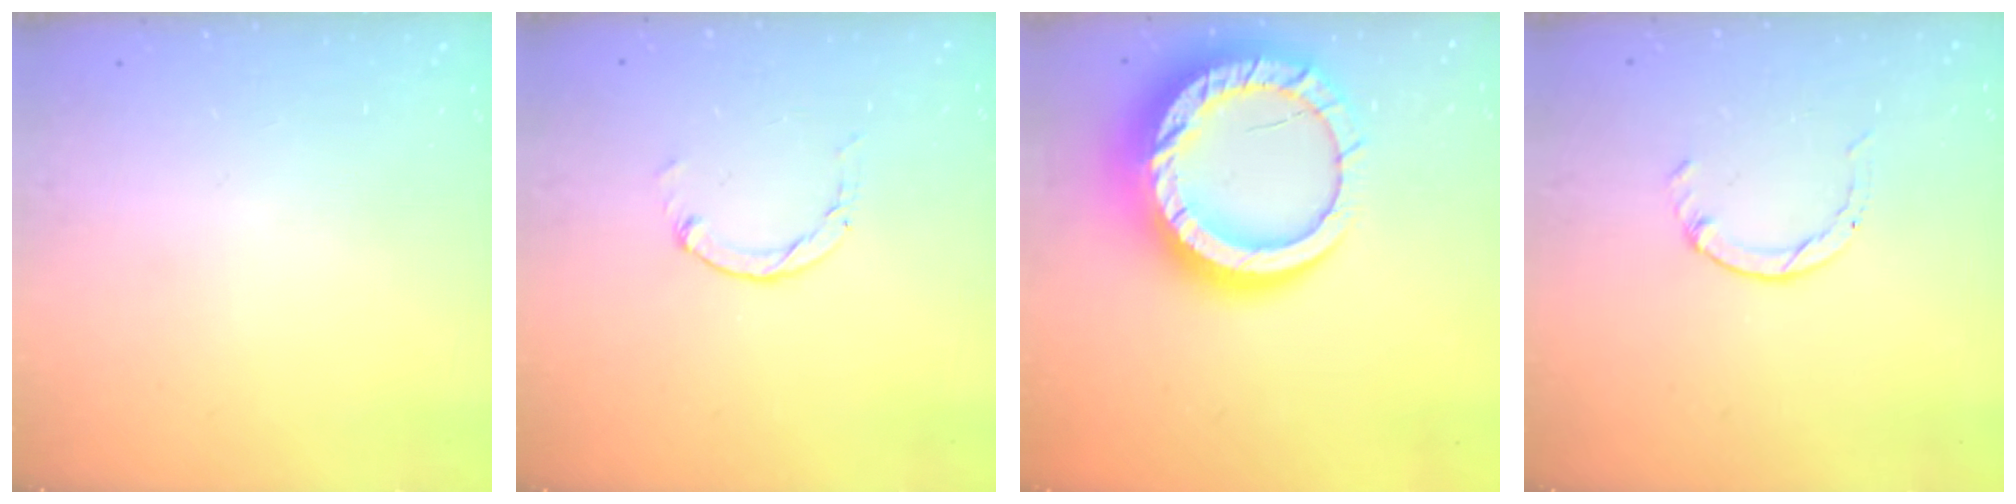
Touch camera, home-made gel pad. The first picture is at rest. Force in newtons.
{"total": 1.1, "press": 1.1, "slide": 0.2}
{"total": 25.6, "press": 25.5, "slide": 2.2}
{"total": 0.5, "press": 0.5, "slide": 0.1}